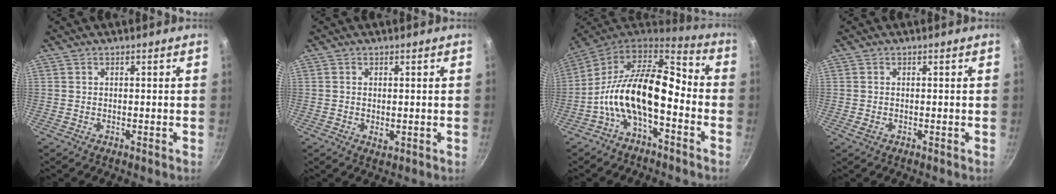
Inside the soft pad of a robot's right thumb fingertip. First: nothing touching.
{"total": 1.9, "force": [0.0, 1.1, 1.6], "torque": [-0.026, -0.004, 0.001]}
{"total": 17.1, "force": [-4.1, 8.7, 14.1], "torque": [-0.245, 0.057, -0.095]}
{"total": 0.9, "force": [-0.1, 0.5, 0.7], "torque": [-0.014, 0.000, -0.002]}